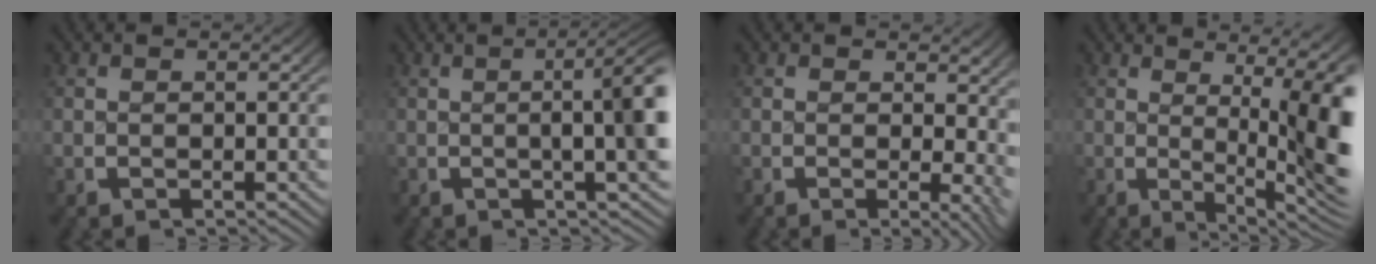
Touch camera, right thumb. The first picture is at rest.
{"total": 8.5, "force": [1.2, 2.8, 7.9], "torque": [-0.086, 0.021, 0.006]}
{"total": 3.6, "force": [-0.1, 1.9, 3.0], "torque": [-0.020, -0.013, -0.005]}
{"total": 9.8, "force": [0.4, 4.3, 8.8], "torque": [-0.112, -0.023, 0.009]}